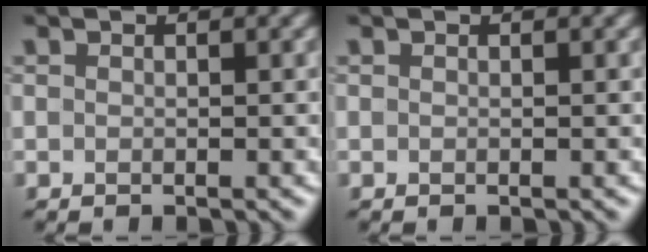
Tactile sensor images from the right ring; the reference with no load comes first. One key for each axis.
{"total": 0.0}